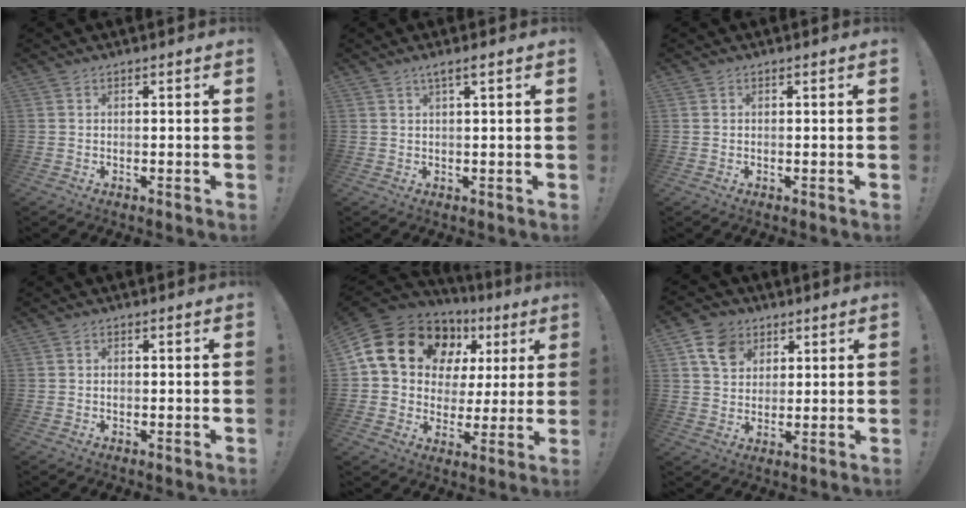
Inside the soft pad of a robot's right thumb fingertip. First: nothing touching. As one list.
[{"total": 2.1, "force": [0.9, 0.0, 1.9], "torque": [-0.036, 0.001, 0.014]}, {"total": 0.0}, {"total": 0.6, "force": [-0.3, 0.5, 0.2], "torque": [0.004, -0.001, -0.008]}, {"total": 18.6, "force": [9.3, 12.6, 10.0], "torque": [-0.162, -0.044, 0.187]}, {"total": 9.6, "force": [4.7, 7.4, 3.8], "torque": [-0.063, -0.016, 0.095]}]